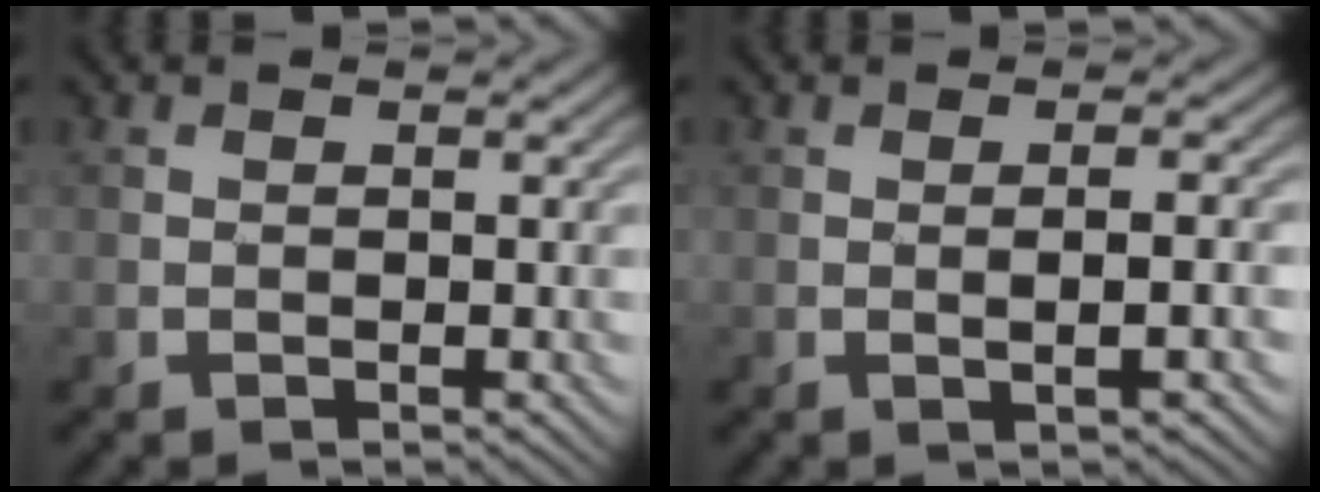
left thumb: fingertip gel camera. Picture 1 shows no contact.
{"total": 2.1, "force": [-0.1, 0.4, 2.0], "torque": [-0.036, 0.003, -0.006]}